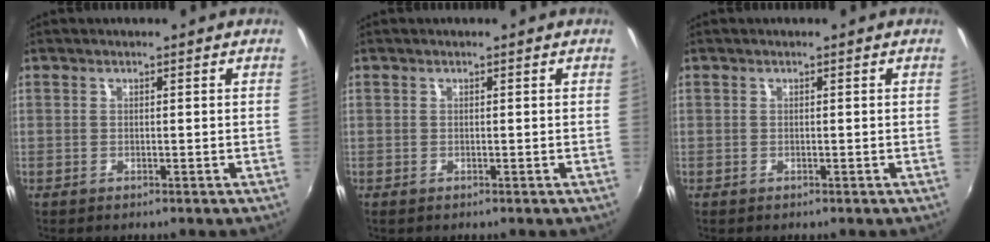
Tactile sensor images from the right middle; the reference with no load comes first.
{"total": 0.0}
{"total": 0.0}